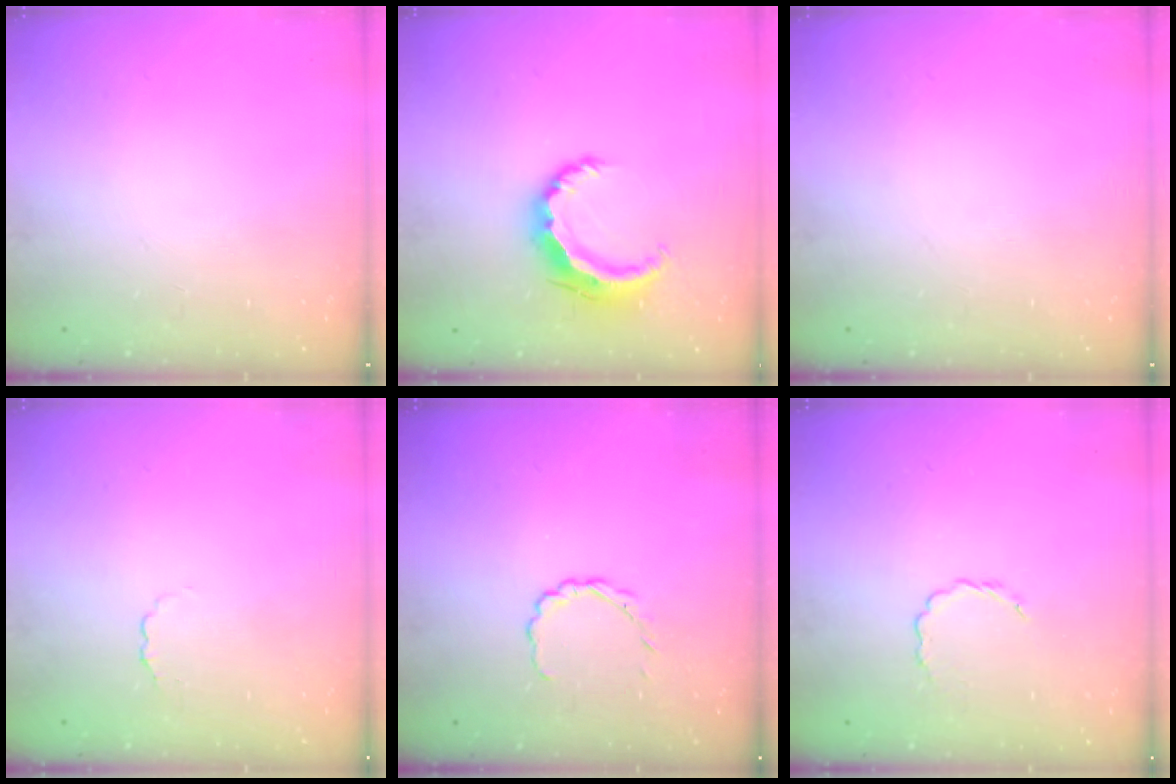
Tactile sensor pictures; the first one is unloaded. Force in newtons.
{"total": 7.8, "press": 7.7, "slide": 0.8}
{"total": 0.0}
{"total": 1.7, "press": 1.6, "slide": 0.5}
{"total": 2.4, "press": 2.2, "slide": 0.9}
{"total": 2.7, "press": 2.5, "slide": 1.0}